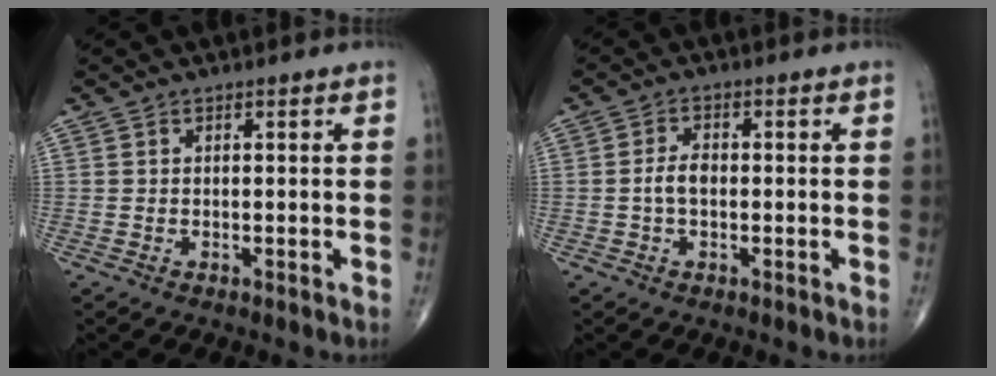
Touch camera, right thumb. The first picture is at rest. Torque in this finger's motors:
{"motor_torque": [0.83, 0.62, 0.35, -0.26, 0.04]}